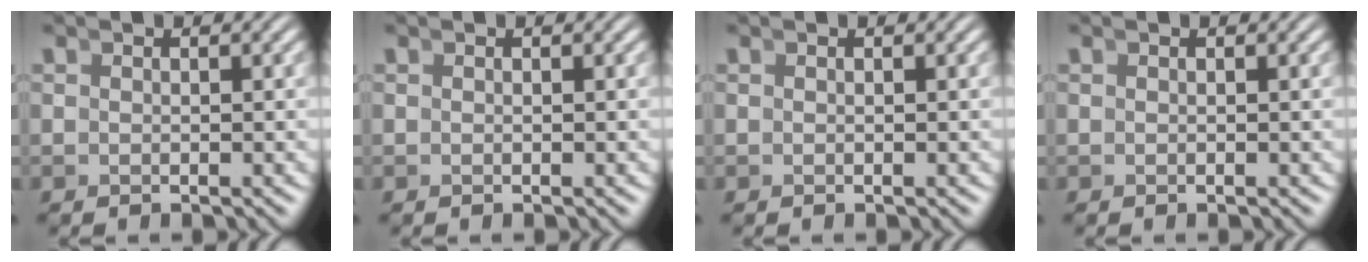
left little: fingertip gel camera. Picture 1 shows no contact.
{"total": 0.0}
{"total": 0.0}
{"total": 0.0}